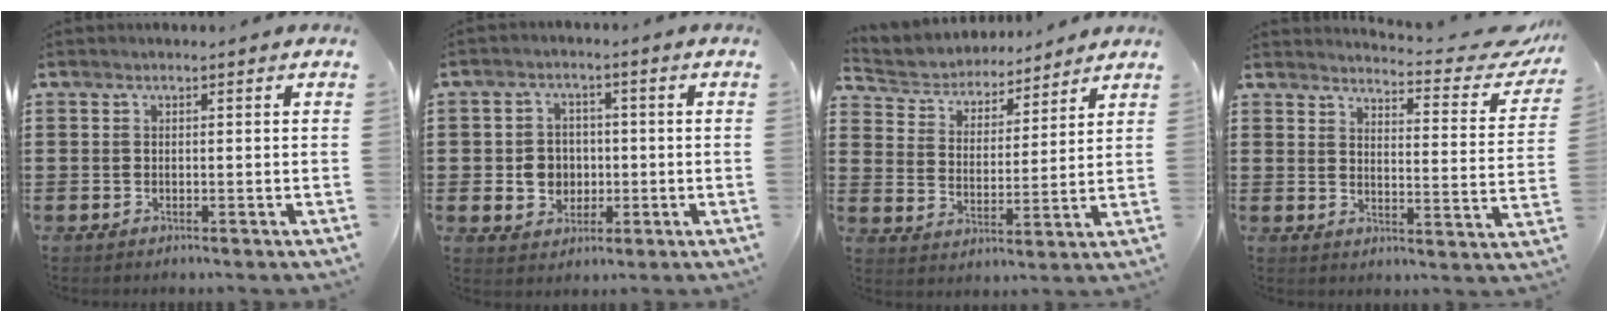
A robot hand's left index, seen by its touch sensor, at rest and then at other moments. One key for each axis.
{"total": 4.8, "fx": -0.3, "fy": 4.2, "fz": 2.2, "tx": -0.038, "ty": 0.004, "tz": -0.011}
{"total": 4.7, "fx": 4.5, "fy": 1.1, "fz": -0.1, "tx": -0.027, "ty": -0.031, "tz": 0.075}
{"total": 4.3, "fx": 4.0, "fy": 0.0, "fz": 1.6, "tx": -0.029, "ty": -0.039, "tz": 0.059}